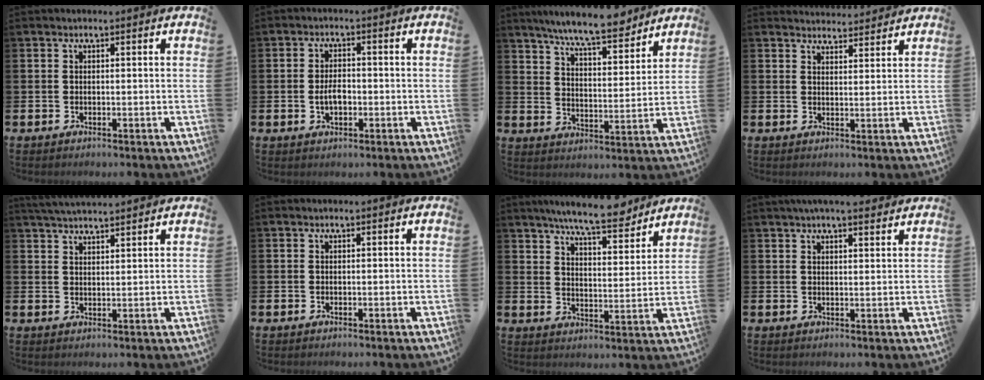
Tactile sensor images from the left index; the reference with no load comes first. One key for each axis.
{"total": 3.1, "fx": -0.5, "fy": 1.8, "fz": 2.5, "tx": -0.034, "ty": -0.001, "tz": -0.012}
{"total": 8.8, "fx": 8.2, "fy": 0.8, "fz": 3.3, "tx": -0.076, "ty": -0.044, "tz": 0.145}
{"total": 3.5, "fx": 3.4, "fy": 0.6, "fz": -0.2, "tx": 0.004, "ty": -0.021, "tz": 0.061}
{"total": 3.8, "fx": 3.8, "fy": 0.1, "fz": 0.6, "tx": -0.019, "ty": -0.014, "tz": 0.069}
{"total": 0.0}
{"total": 8.6, "fx": 8.0, "fy": 1.0, "fz": 3.0, "tx": -0.061, "ty": -0.042, "tz": 0.140}
{"total": 4.2, "fx": 3.8, "fy": 0.5, "fz": 1.5, "tx": -0.037, "ty": -0.009, "tz": 0.069}